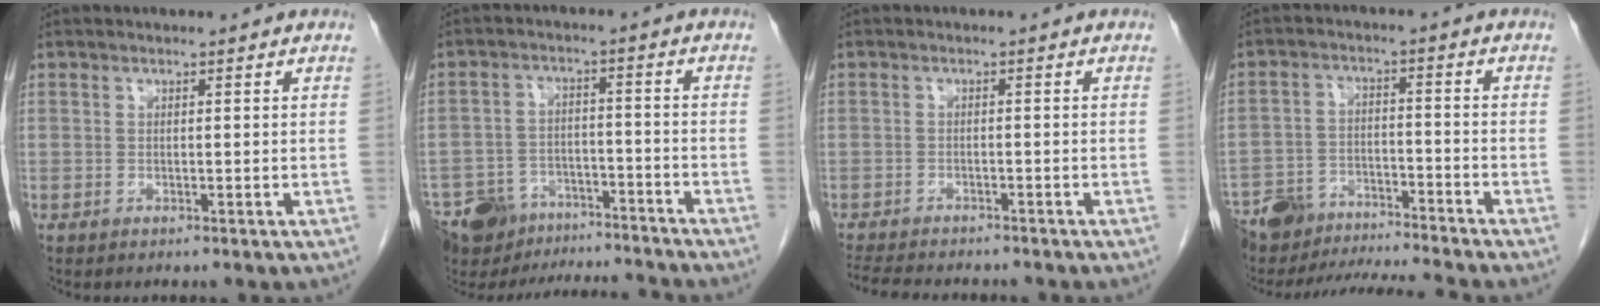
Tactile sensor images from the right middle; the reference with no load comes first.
{"total": 15.3, "force": [-14.1, 4.6, 3.8], "torque": [-0.073, 0.023, -0.204]}
{"total": 9.5, "force": [-8.4, 2.3, 3.8], "torque": [-0.066, -0.008, -0.120]}
{"total": 12.0, "force": [-11.7, 0.0, 2.7], "torque": [-0.044, 0.015, -0.195]}